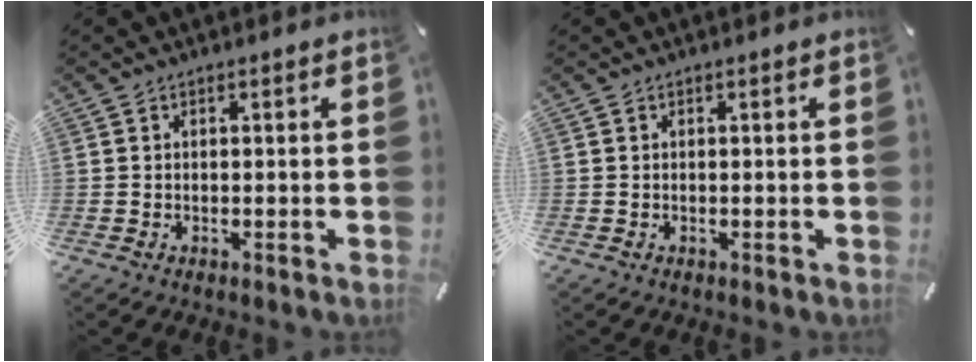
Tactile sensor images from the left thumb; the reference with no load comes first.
{"total": 0.0}